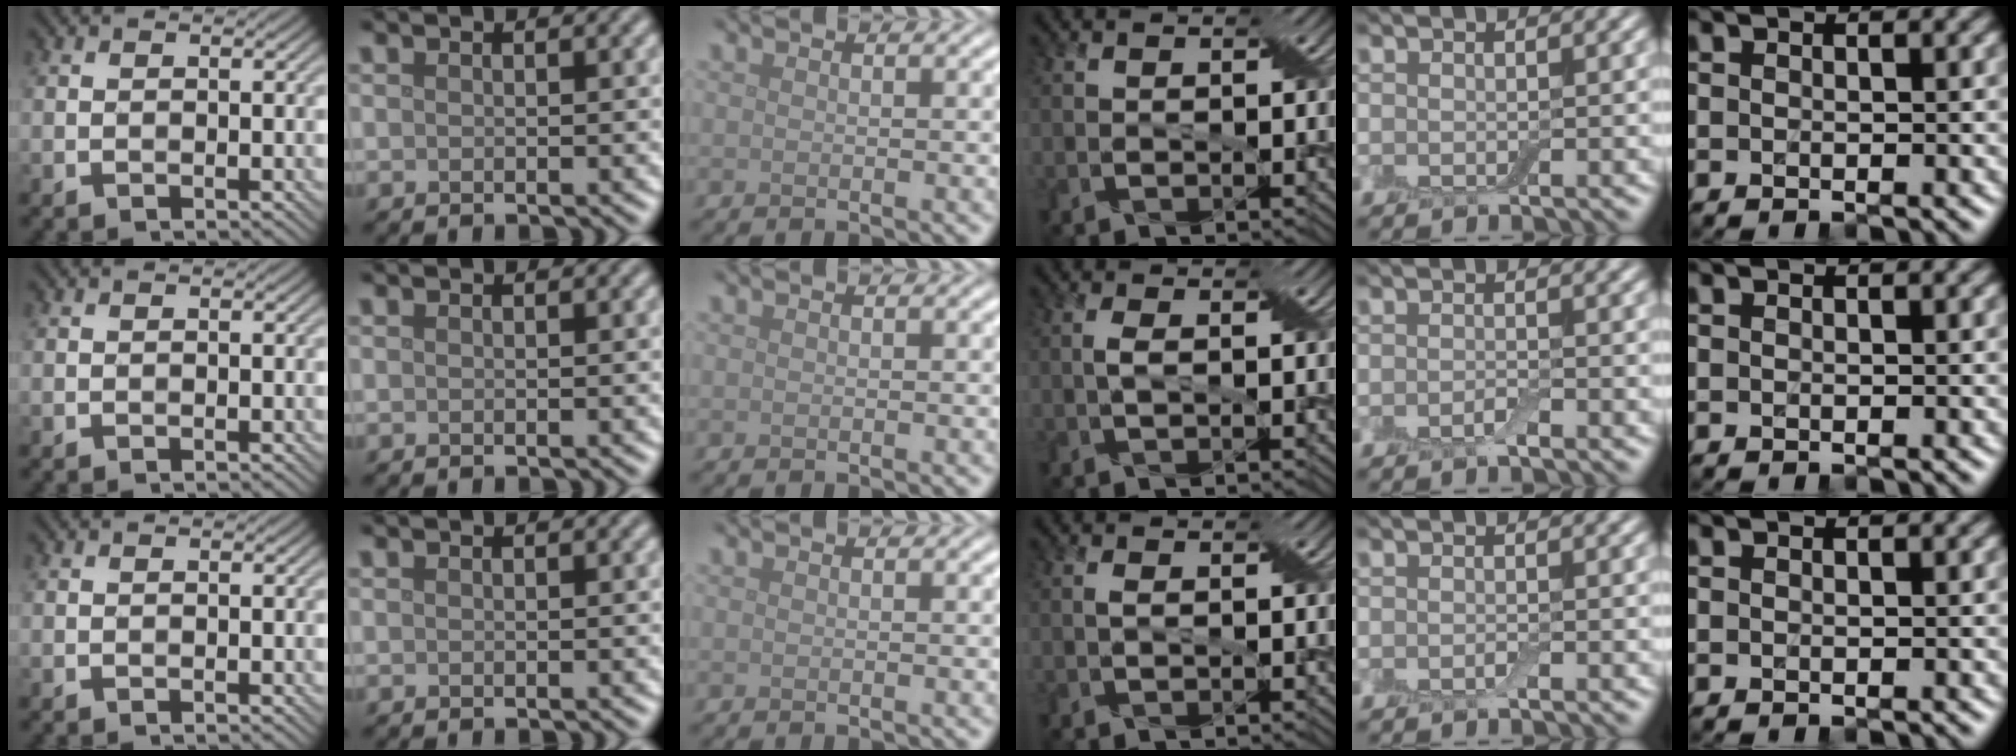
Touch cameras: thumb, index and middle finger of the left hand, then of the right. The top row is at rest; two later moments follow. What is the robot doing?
{"motion": "shake", "object": "box of matches"}